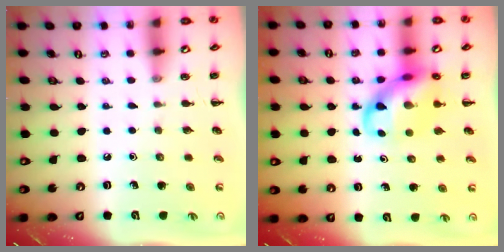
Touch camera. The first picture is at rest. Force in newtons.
{"total": 11.5, "press": 11.1, "slide": 2.8}